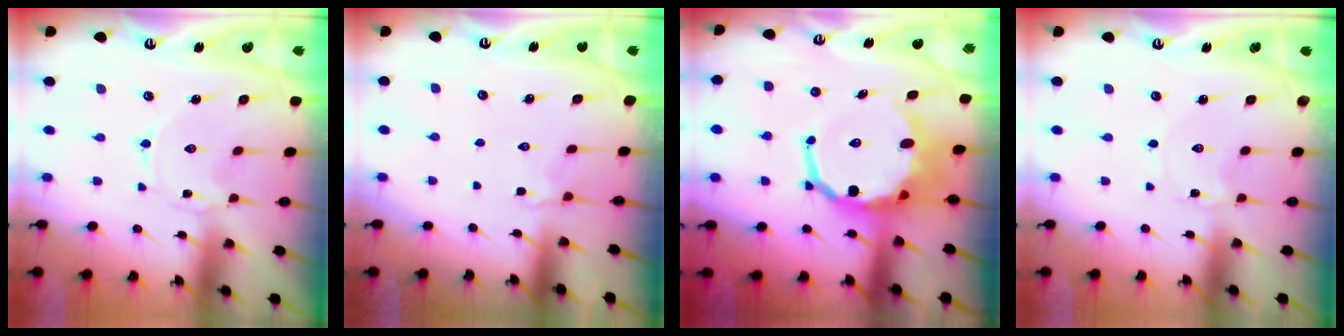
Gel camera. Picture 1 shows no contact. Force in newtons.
{"total": 2.7, "press": 2.1, "slide": 1.8}
{"total": 11.9, "press": 11.7, "slide": 2.4}
{"total": 0.6, "press": 0.6, "slide": 0.1}